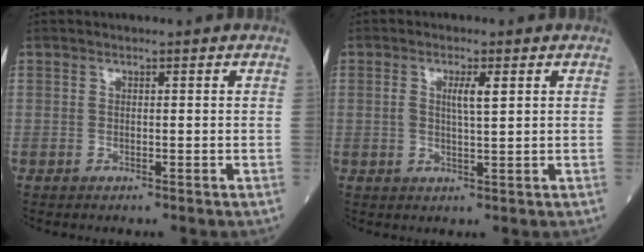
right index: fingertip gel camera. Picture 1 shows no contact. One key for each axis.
{"total": 2.9, "fx": 1.0, "fy": 0.3, "fz": 2.7, "tx": -0.054, "ty": 0.001, "tz": 0.019}